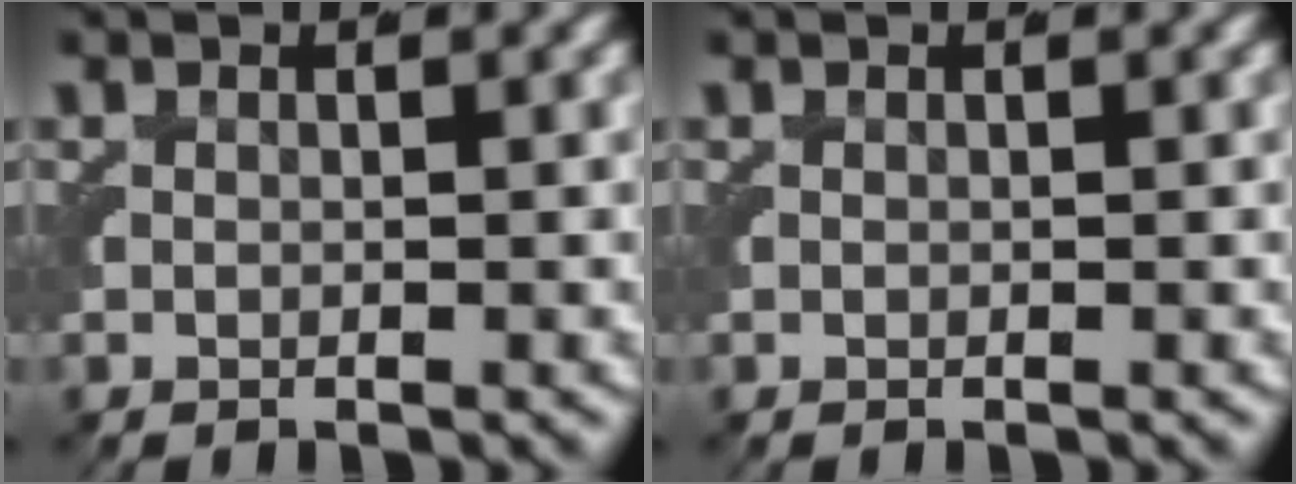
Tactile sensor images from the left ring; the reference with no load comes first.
{"total": 0.0}